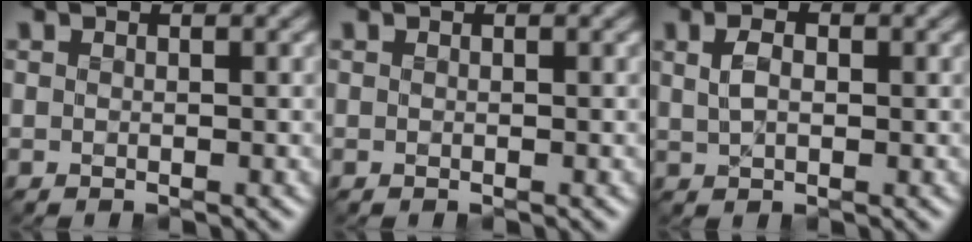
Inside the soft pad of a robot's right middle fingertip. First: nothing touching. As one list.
[{"total": 0.0}, {"total": 2.2, "force": [0.1, 1.3, 1.7], "torque": [-0.034, 0.001, 0.001]}]